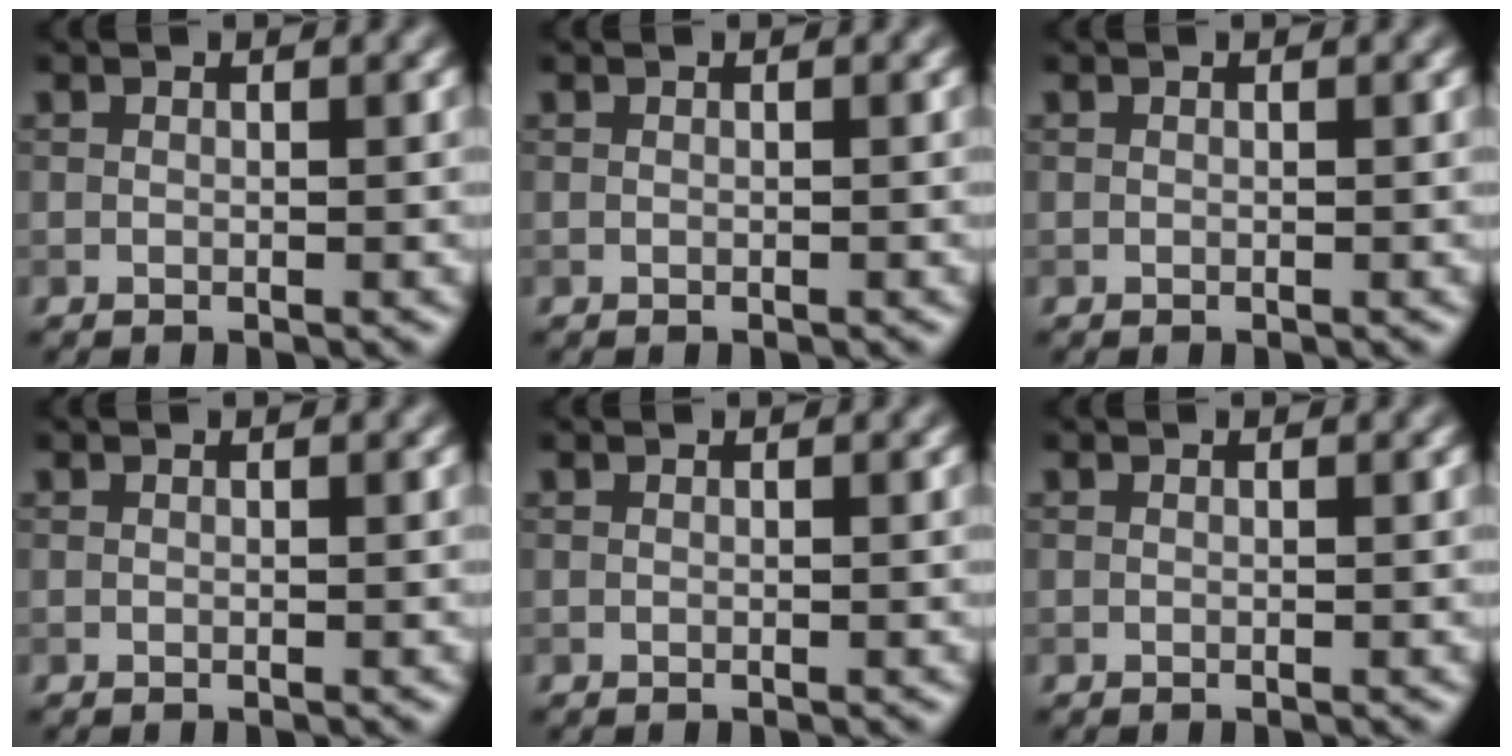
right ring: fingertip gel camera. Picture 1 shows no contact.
{"total": 0.0}
{"total": 0.0}
{"total": 0.0}
{"total": 0.0}
{"total": 0.0}